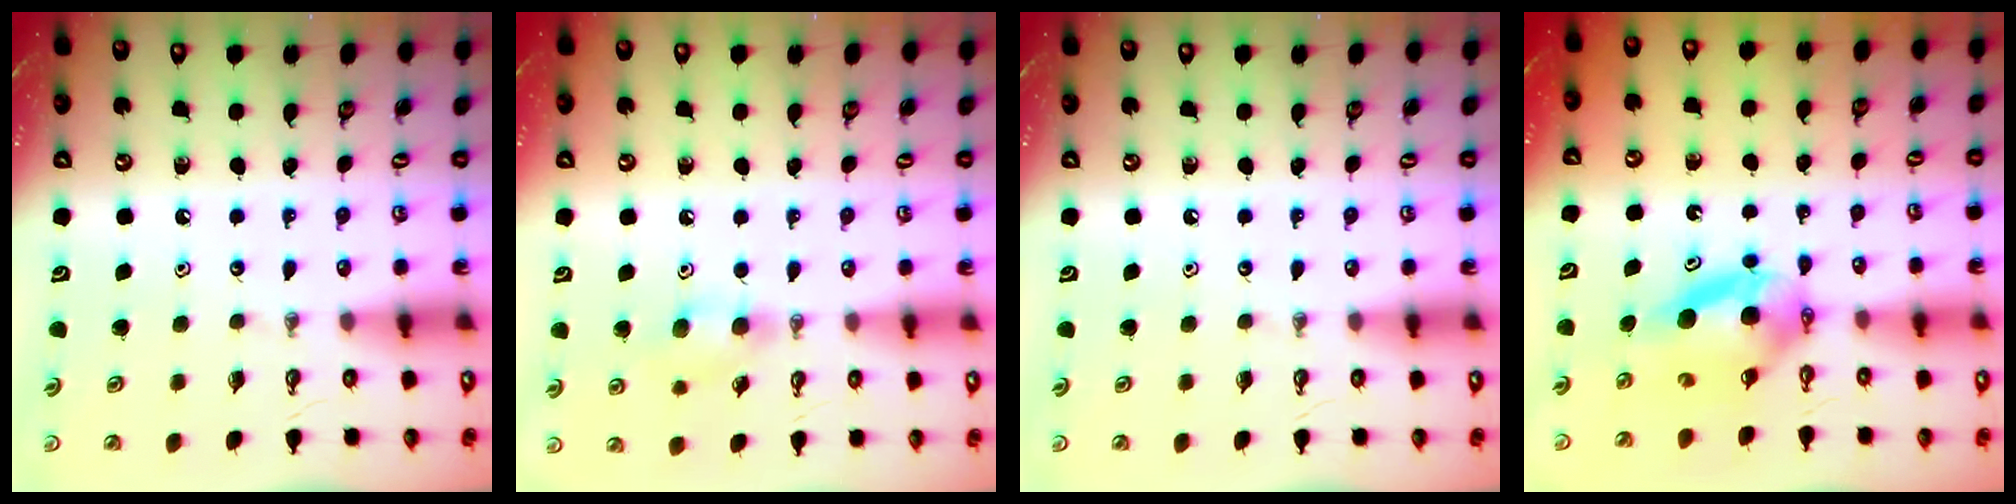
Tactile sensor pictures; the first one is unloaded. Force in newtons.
{"total": 7.0, "press": 6.8, "slide": 1.5}
{"total": 0.0}
{"total": 5.9, "press": 5.6, "slide": 1.8}